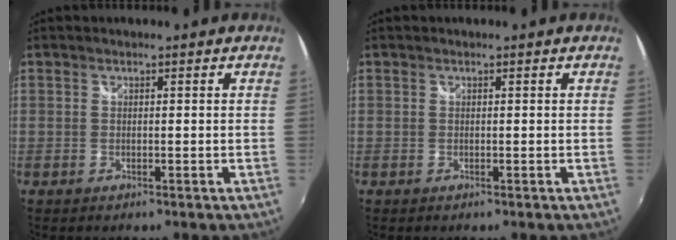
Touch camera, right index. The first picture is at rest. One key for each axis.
{"total": 0.0}